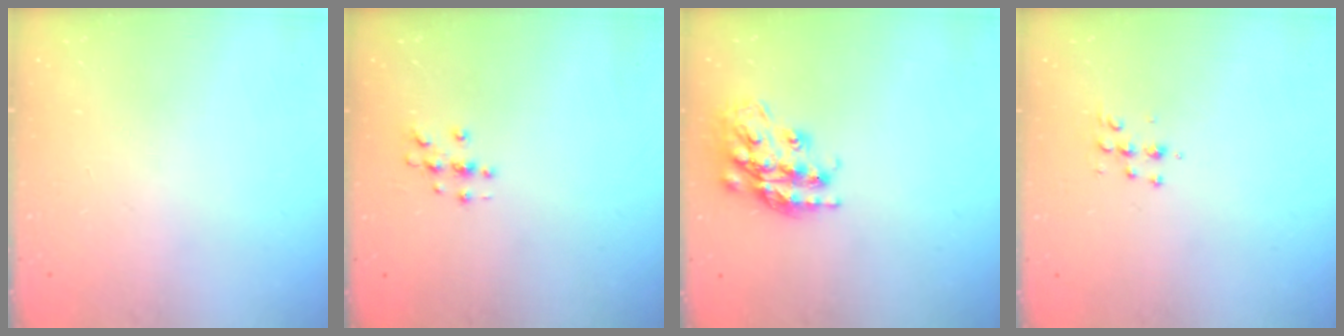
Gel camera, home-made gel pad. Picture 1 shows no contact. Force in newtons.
{"total": 2.9, "press": 2.9, "slide": 0.3}
{"total": 17.3, "press": 17.3, "slide": 1.0}
{"total": 5.4, "press": 5.3, "slide": 0.7}